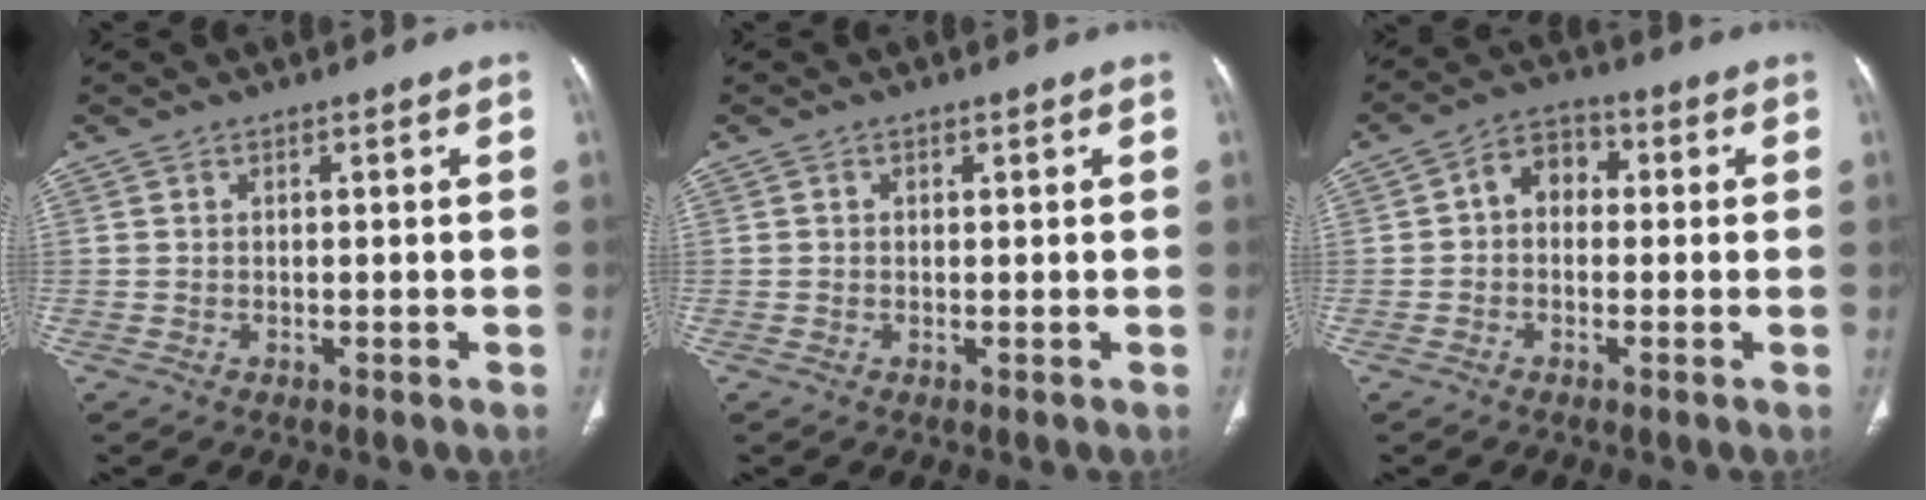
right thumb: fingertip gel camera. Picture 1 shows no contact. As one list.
[{"total": 0.6, "force": [0.2, 0.5, 0.2], "torque": [0.001, 0.000, 0.003]}, {"total": 6.0, "force": [0.2, 4.6, 3.8], "torque": [-0.034, 0.020, -0.011]}]